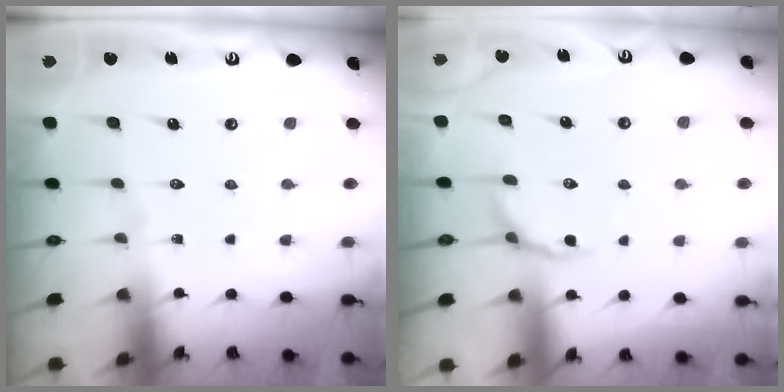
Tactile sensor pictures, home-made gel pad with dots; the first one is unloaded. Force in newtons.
{"total": 4.3, "press": 3.6, "slide": 2.3}